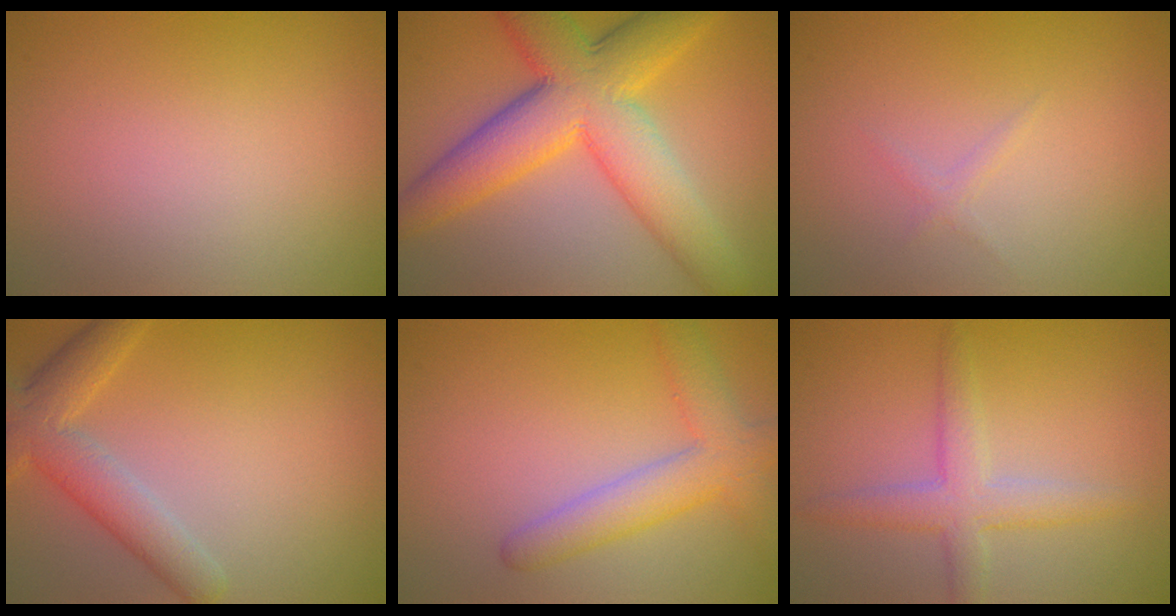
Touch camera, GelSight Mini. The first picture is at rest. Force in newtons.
{"total": 10.8, "press": 10.8, "slide": 0.1}
{"total": 0.8, "press": 0.8, "slide": 0.1}
{"total": 4.8, "press": 4.8, "slide": 0.2}
{"total": 4.7, "press": 4.7, "slide": 0.2}
{"total": 3.5, "press": 3.5, "slide": 0.0}